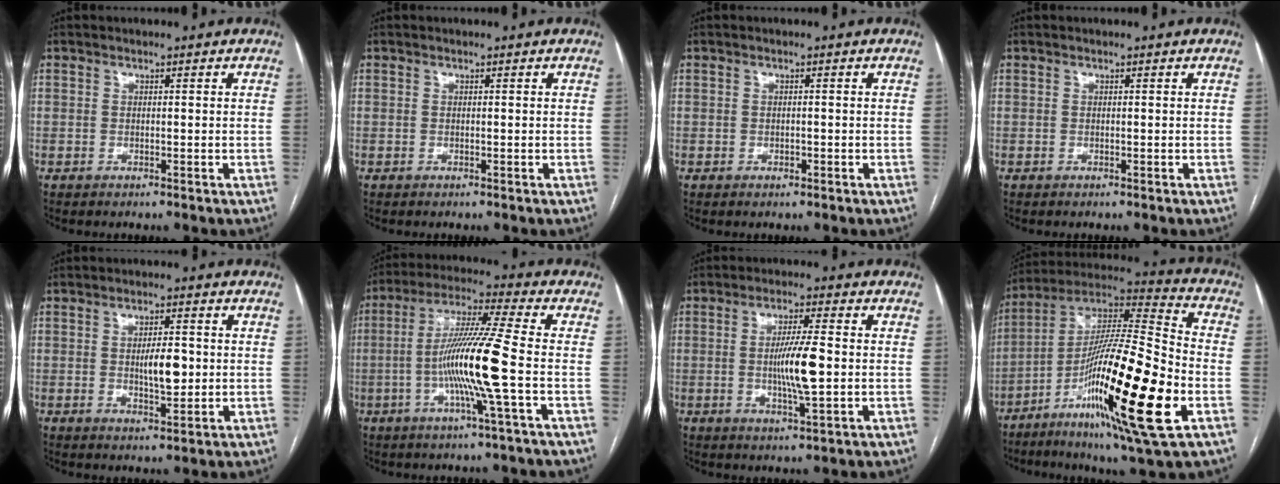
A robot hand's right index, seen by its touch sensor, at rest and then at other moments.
{"total": 0.0}
{"total": 0.5, "force": [-0.3, 0.3, 0.3], "torque": [-0.005, 0.000, -0.004]}
{"total": 0.0}
{"total": 4.9, "force": [0.0, 1.5, 4.7], "torque": [-0.075, -0.002, 0.004]}
{"total": 12.8, "force": [-2.6, -1.6, 12.4], "torque": [-0.233, -0.004, -0.058]}
{"total": 7.3, "force": [-0.5, 0.3, 7.2], "torque": [-0.137, -0.006, -0.010]}
{"total": 25.4, "force": [-8.3, 1.5, 23.9], "torque": [-0.415, -0.033, -0.146]}